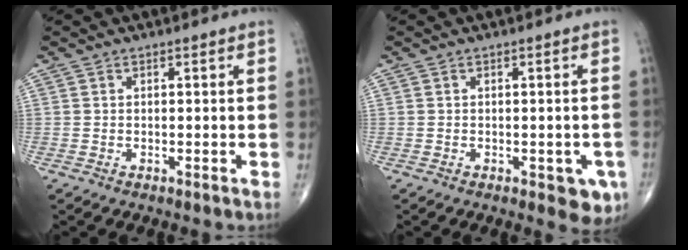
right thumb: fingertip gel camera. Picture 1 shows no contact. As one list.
[{"total": 4.7, "force": [-1.8, 2.1, 3.9], "torque": [-0.021, -0.002, -0.018]}]